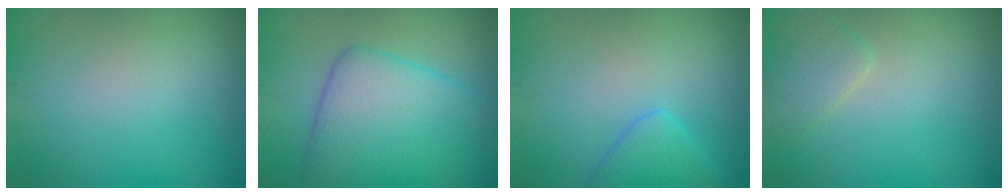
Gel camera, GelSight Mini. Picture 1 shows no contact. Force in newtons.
{"total": 9.0, "press": 9.0, "slide": 0.1}
{"total": 2.7, "press": 2.7, "slide": 0.2}
{"total": 2.2, "press": 2.2, "slide": 0.1}